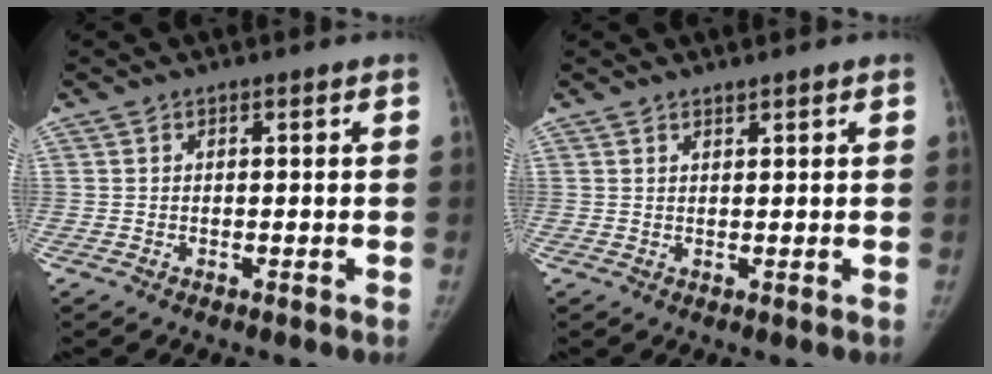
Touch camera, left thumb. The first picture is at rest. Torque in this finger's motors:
{"motor_torque": [-0.41, -0.26, -0.11, 0.03, -0.01]}